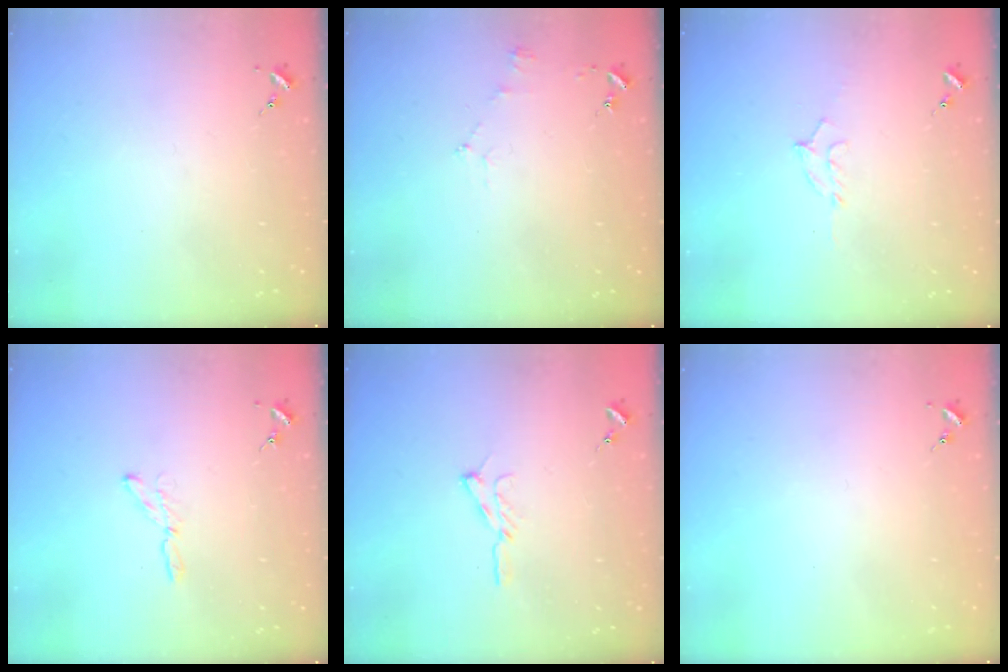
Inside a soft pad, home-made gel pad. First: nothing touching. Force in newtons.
{"total": 3.9, "press": 3.9, "slide": 0.5}
{"total": 7.2, "press": 7.1, "slide": 1.1}
{"total": 3.7, "press": 3.7, "slide": 0.4}
{"total": 6.8, "press": 6.8, "slide": 0.7}
{"total": 0.0}